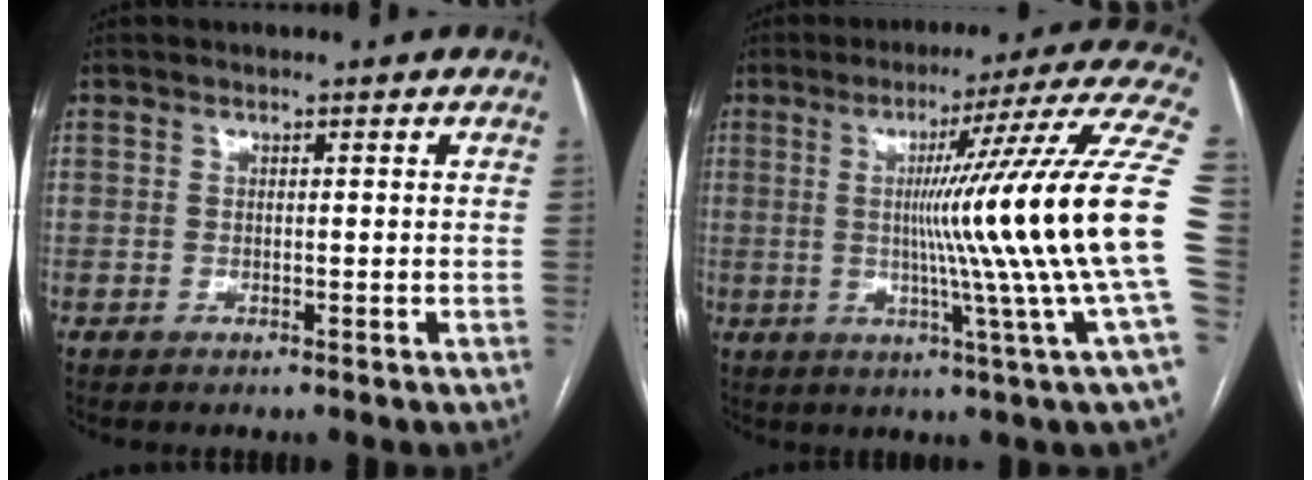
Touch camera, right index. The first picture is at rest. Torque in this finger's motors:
{"motor_torque": [2.14, 0.00, 1.05, 0.21]}